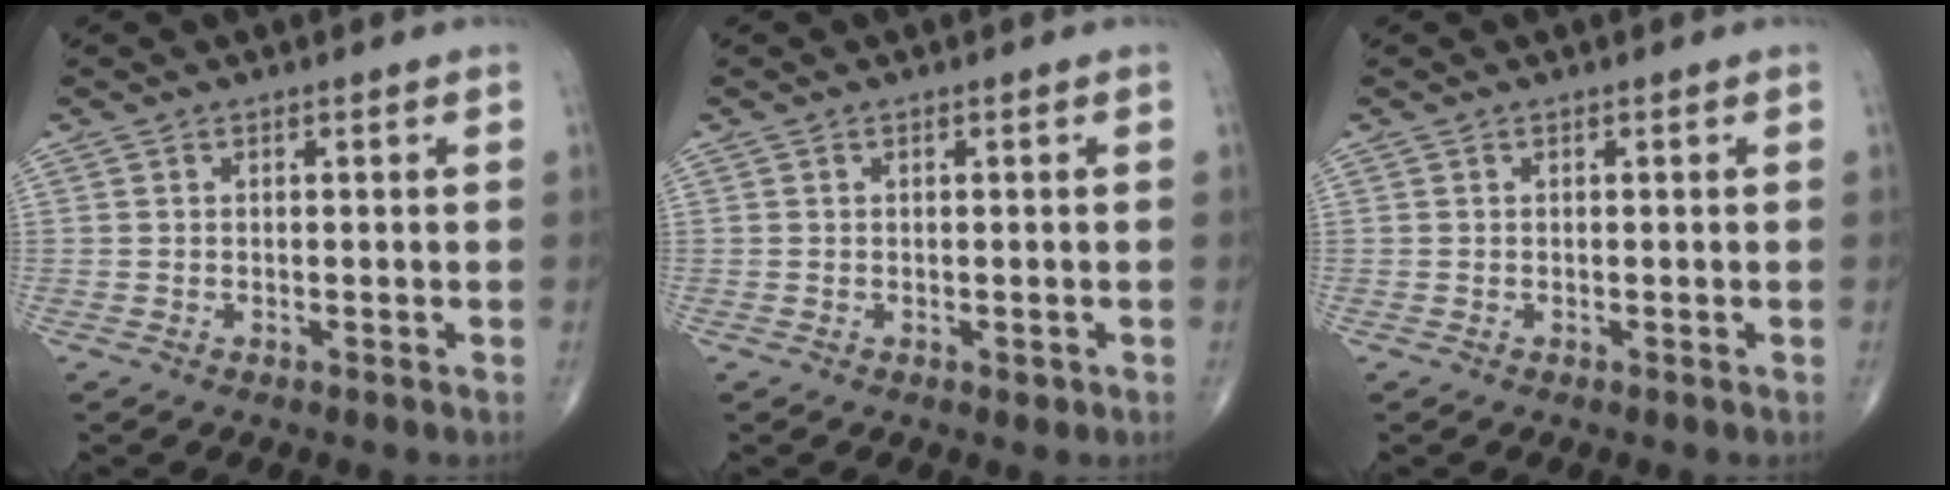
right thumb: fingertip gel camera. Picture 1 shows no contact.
{"total": 0.9, "force": [-0.2, 0.6, 0.6], "torque": [-0.006, -0.001, -0.001]}
{"total": 0.0}